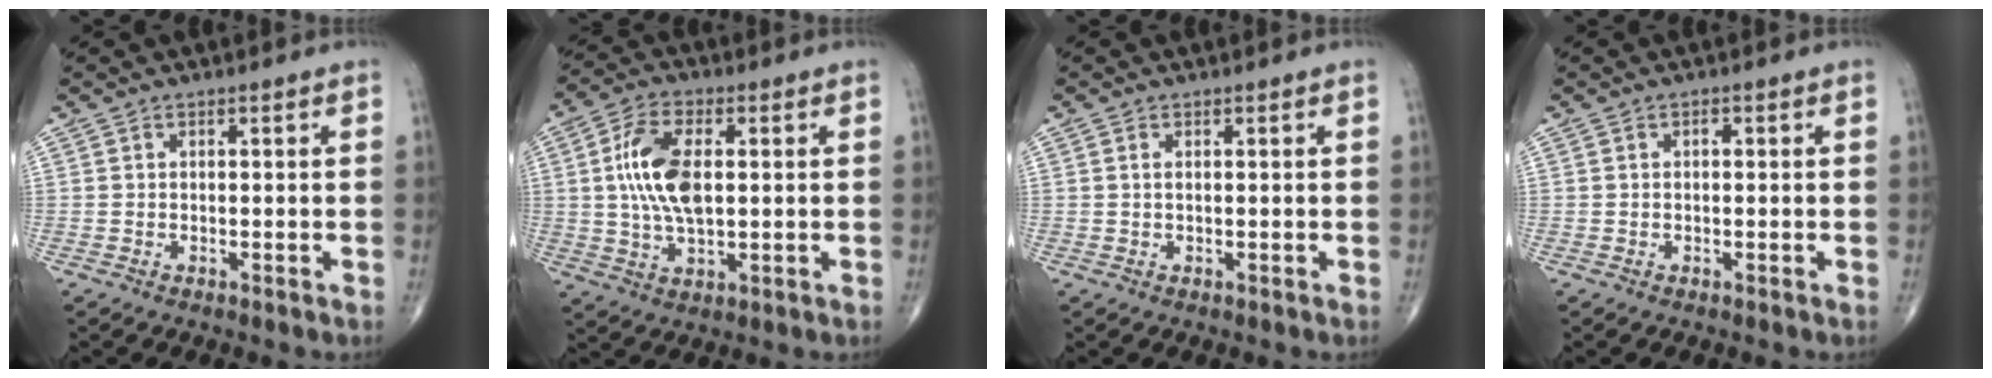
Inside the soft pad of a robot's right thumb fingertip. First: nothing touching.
{"total": 11.5, "force": [1.4, 5.8, 9.8], "torque": [-0.195, 0.003, 0.026]}
{"total": 0.7, "force": [0.2, 0.3, 0.6], "torque": [-0.016, 0.004, 0.005]}
{"total": 0.6, "force": [0.0, 0.4, 0.4], "torque": [-0.003, 0.002, -0.002]}